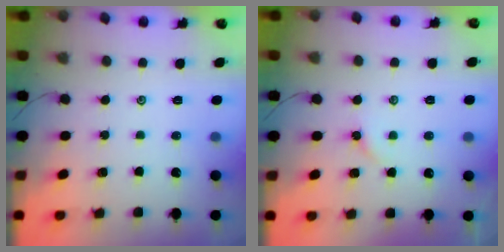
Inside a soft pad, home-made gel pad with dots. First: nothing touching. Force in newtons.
{"total": 1.8, "press": 1.8, "slide": 0.4}